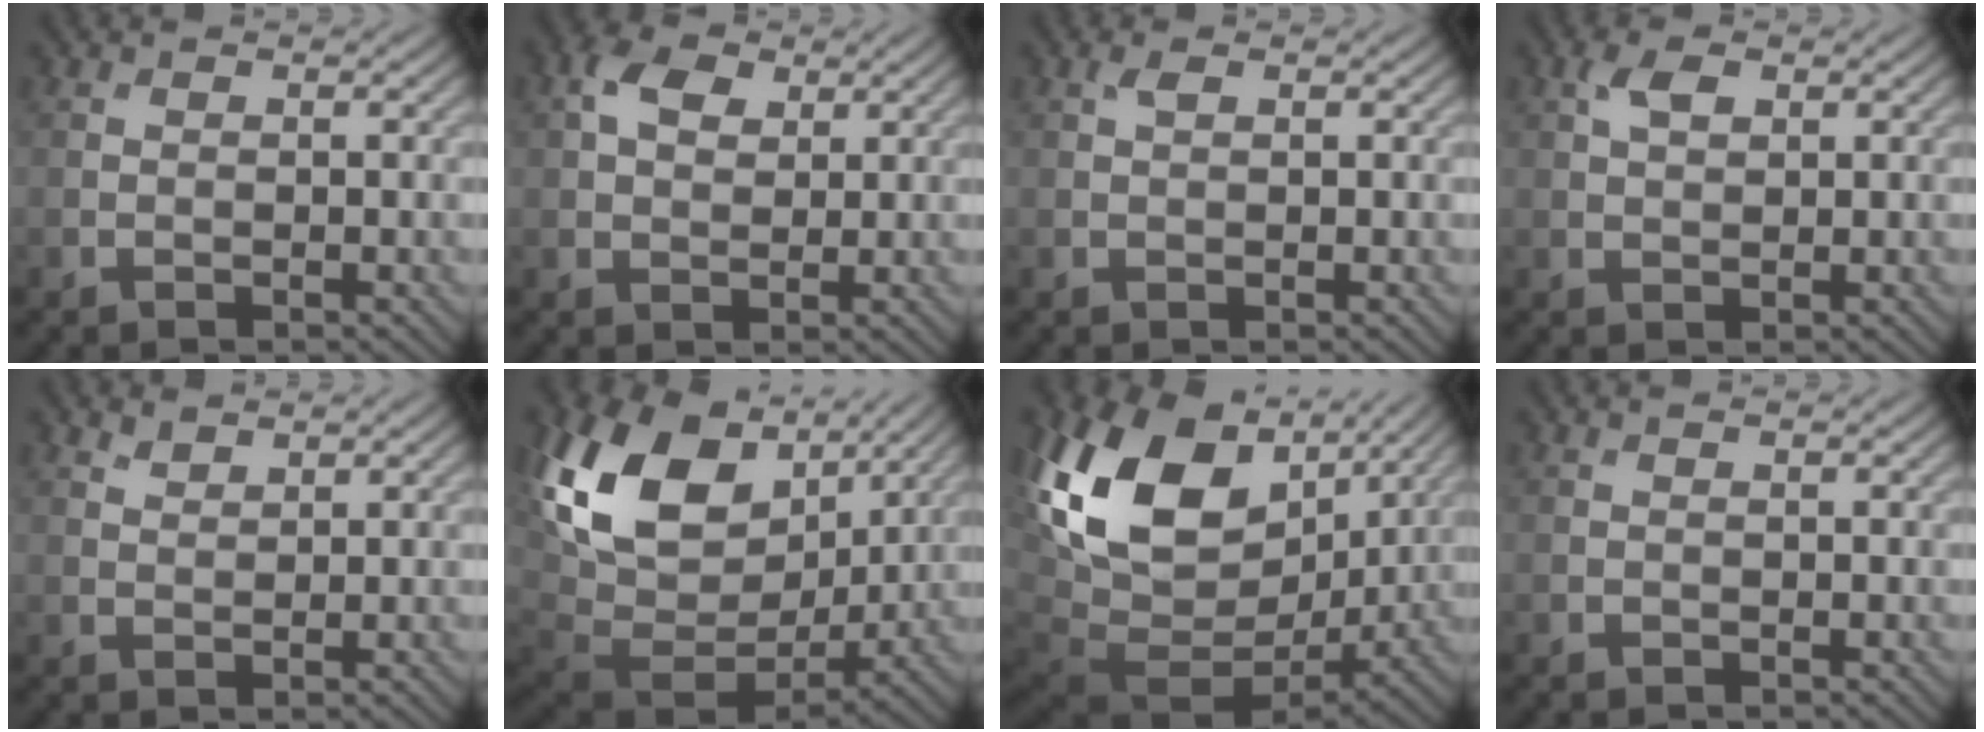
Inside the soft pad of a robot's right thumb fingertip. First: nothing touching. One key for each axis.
{"total": 4.6, "fx": 1.8, "fy": 3.0, "fz": 3.0, "tx": -0.066, "ty": 0.008, "tz": 0.029}
{"total": 1.0, "fx": 0.5, "fy": 0.4, "fz": 0.7, "tx": -0.019, "ty": 0.001, "tz": 0.010}
{"total": 2.6, "fx": 1.1, "fy": 1.4, "fz": 1.8, "tx": -0.040, "ty": 0.005, "tz": 0.021}
{"total": 1.5, "fx": 1.3, "fy": 0.5, "fz": 0.5, "tx": -0.016, "ty": -0.001, "tz": 0.030}
{"total": 18.4, "fx": 5.8, "fy": 12.3, "fz": 12.3, "tx": -0.277, "ty": -0.007, "tz": 0.130}
{"total": 20.2, "fx": 5.1, "fy": 13.7, "fz": 14.0, "tx": -0.287, "ty": -0.012, "tz": 0.118}
{"total": 0.0}